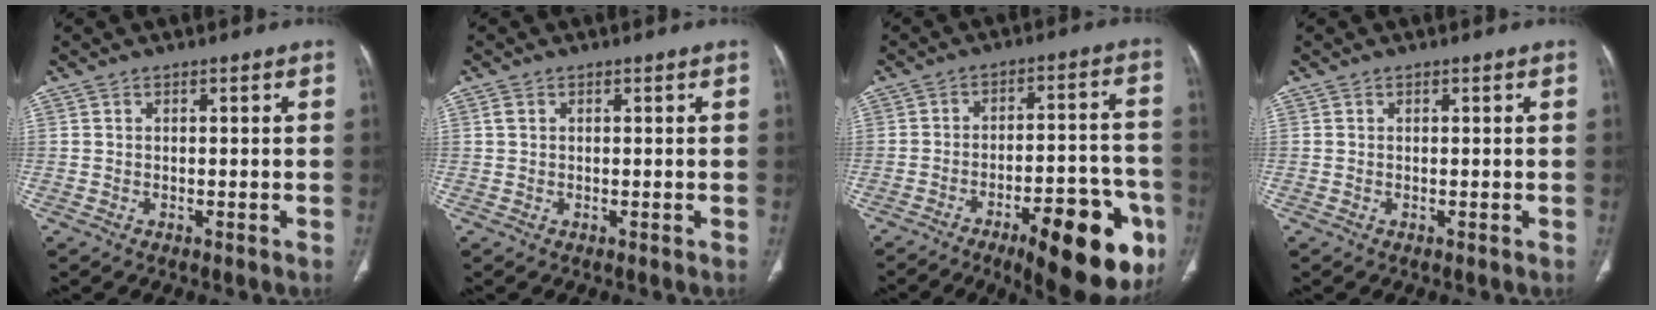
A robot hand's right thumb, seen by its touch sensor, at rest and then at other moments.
{"total": 1.1, "force": [0.4, 0.7, 0.7], "torque": [-0.015, 0.007, 0.009]}
{"total": 20.1, "force": [-10.0, 7.0, 15.9], "torque": [-0.152, 0.057, -0.133]}
{"total": 0.0}